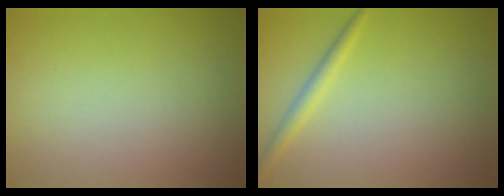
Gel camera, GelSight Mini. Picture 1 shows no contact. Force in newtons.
{"total": 1.4, "press": 1.4, "slide": 0.0}